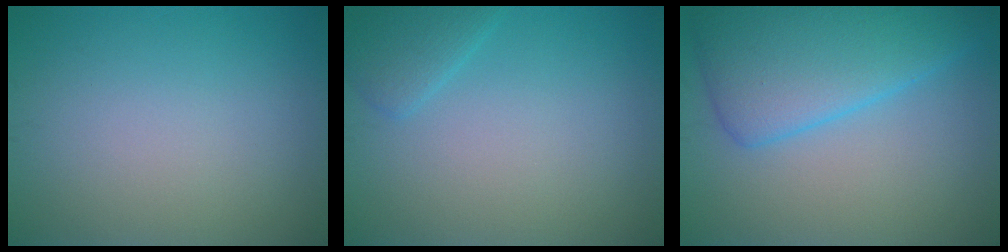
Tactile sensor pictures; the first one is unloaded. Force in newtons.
{"total": 1.9, "press": 1.9, "slide": 0.1}
{"total": 7.5, "press": 7.5, "slide": 0.3}